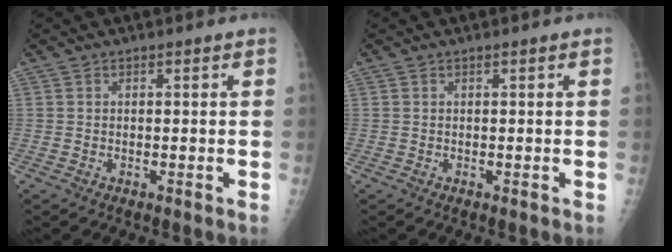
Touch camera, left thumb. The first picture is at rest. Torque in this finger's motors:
{"motor_torque": [-0.02, 0.01, 0.00, 0.00, 0.00]}